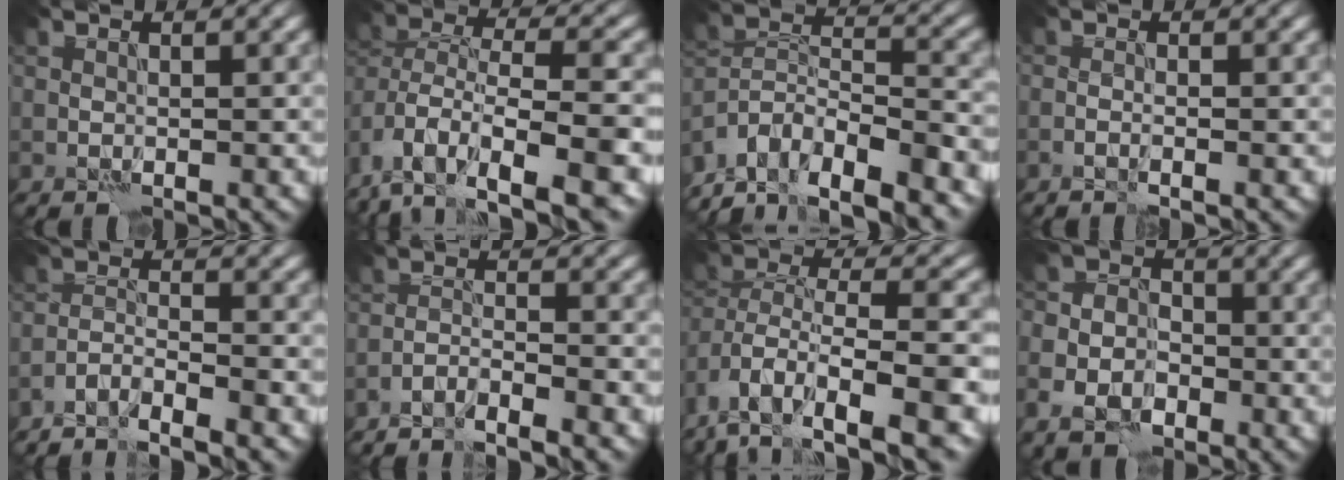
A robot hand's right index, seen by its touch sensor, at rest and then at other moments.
{"total": 10.3, "force": [-5.5, 5.4, 6.8], "torque": [-0.113, 0.011, -0.082]}
{"total": 11.1, "force": [-9.7, 3.4, 4.3], "torque": [-0.062, 0.012, -0.147]}
{"total": 0.7, "force": [-0.5, -0.2, 0.5], "torque": [-0.006, 0.001, -0.013]}
{"total": 3.4, "force": [-3.1, 0.2, 1.4], "torque": [-0.023, 0.002, -0.062]}
{"total": 2.8, "force": [-2.6, 0.0, 1.1], "torque": [-0.015, 0.003, -0.053]}
{"total": 10.3, "force": [-5.6, 5.2, 6.9], "torque": [-0.116, 0.011, -0.084]}
{"total": 6.0, "force": [-3.2, 4.3, 2.7], "torque": [-0.024, -0.013, -0.064]}